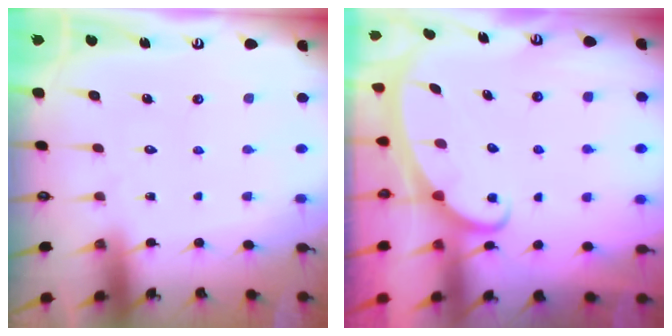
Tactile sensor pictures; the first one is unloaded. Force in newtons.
{"total": 2.3, "press": 2.3, "slide": 0.3}